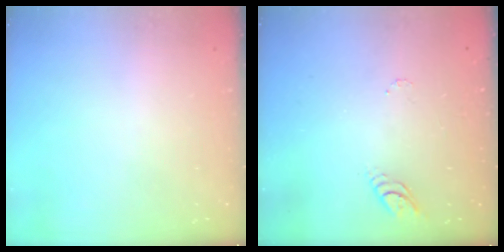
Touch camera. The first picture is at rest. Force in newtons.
{"total": 3.4, "press": 3.4, "slide": 0.4}